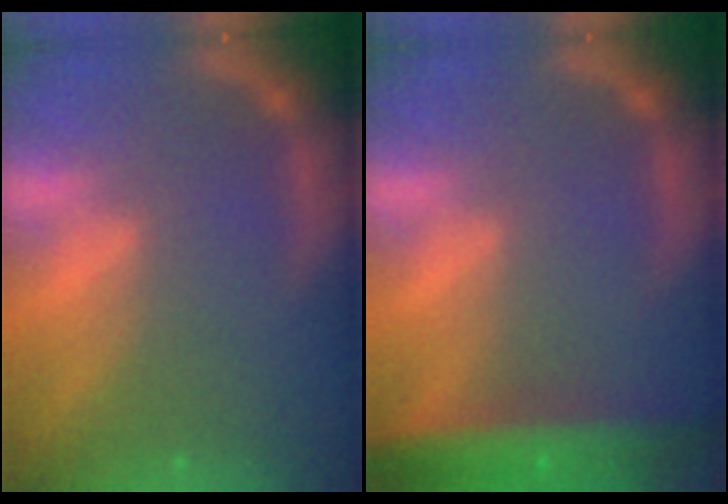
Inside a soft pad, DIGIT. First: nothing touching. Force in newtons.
{"total": 8.0}